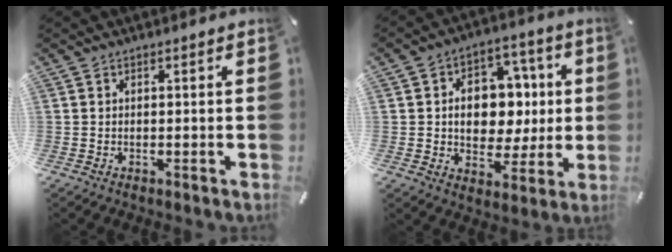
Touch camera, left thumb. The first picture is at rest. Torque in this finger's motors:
{"motor_torque": [1.96, 1.95, 1.28, -0.45, 0.07]}